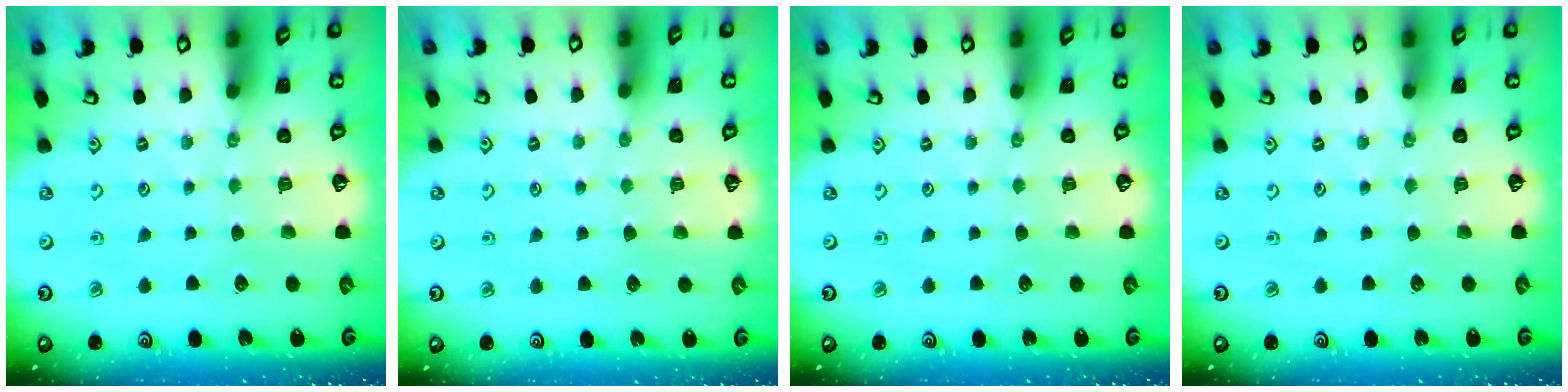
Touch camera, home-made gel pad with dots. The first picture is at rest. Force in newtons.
{"total": 0.9, "press": 0.9, "slide": 0.1}
{"total": 0.0}
{"total": 0.0}